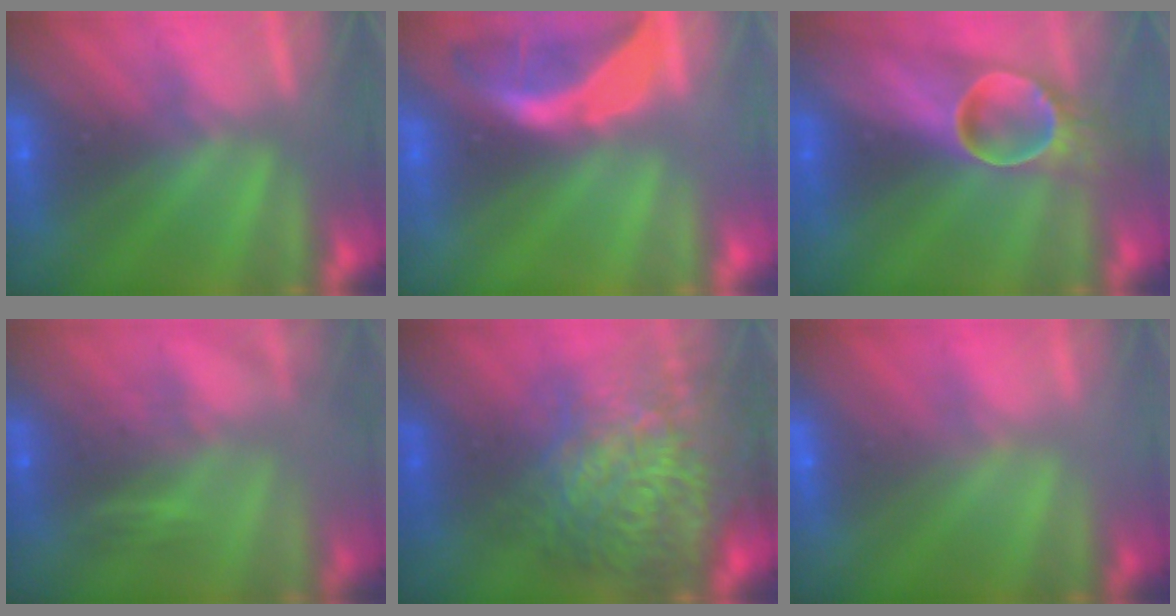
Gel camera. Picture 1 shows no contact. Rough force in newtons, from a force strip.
{"total": 1.8}
{"total": 5.7}
{"total": 3.7}
{"total": 7.1}
{"total": 2.8}